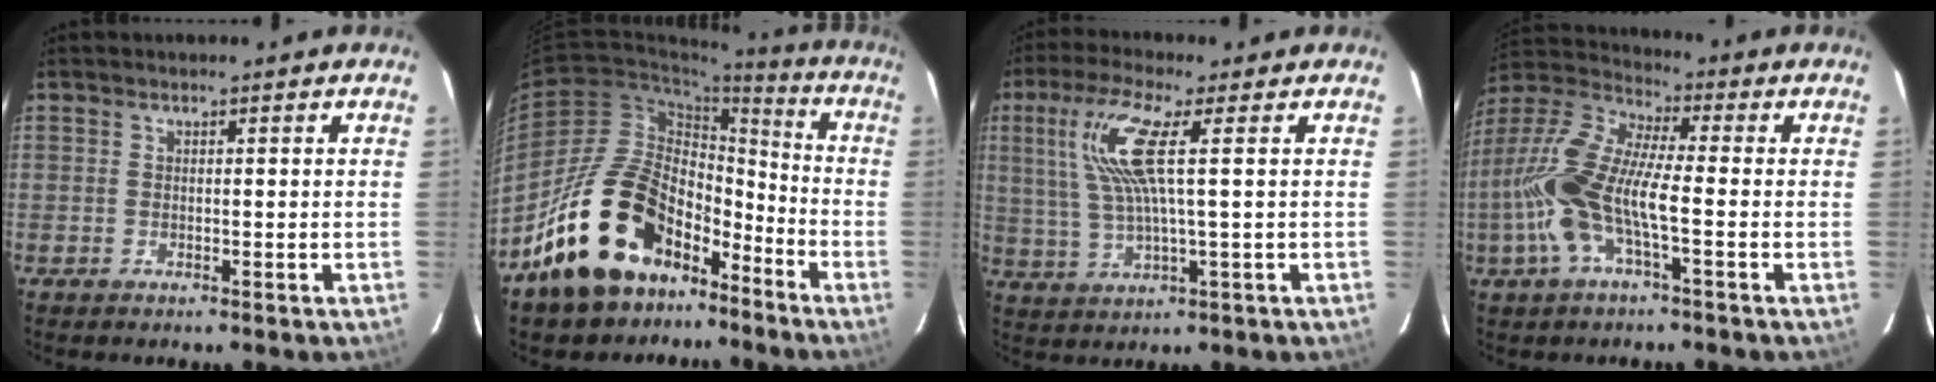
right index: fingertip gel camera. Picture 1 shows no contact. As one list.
[{"total": 20.4, "force": [-13.7, 11.4, 10.0], "torque": [-0.190, 0.023, -0.210]}, {"total": 10.4, "force": [2.6, 1.3, 10.0], "torque": [-0.202, 0.008, 0.056]}, {"total": 14.7, "force": [-3.3, 4.0, 13.7], "torque": [-0.285, 0.000, -0.072]}]